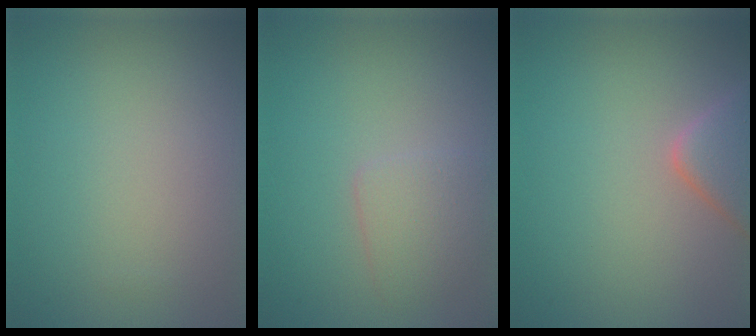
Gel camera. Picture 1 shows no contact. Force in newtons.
{"total": 2.1, "press": 2.1, "slide": 0.1}
{"total": 3.7, "press": 3.7, "slide": 0.2}